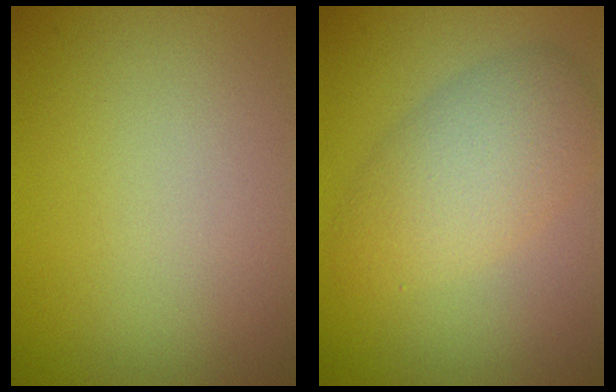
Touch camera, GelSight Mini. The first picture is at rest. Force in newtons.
{"total": 4.5, "press": 4.5, "slide": 0.1}